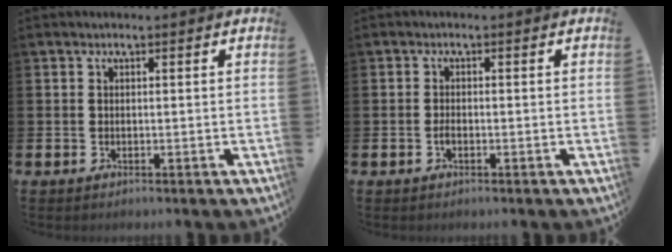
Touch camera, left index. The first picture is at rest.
{"total": 1.2, "force": [-0.5, 0.6, 0.9], "torque": [-0.018, 0.000, -0.010]}